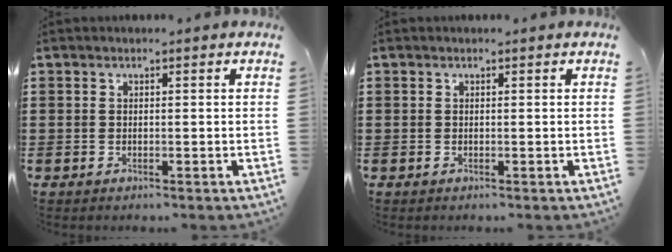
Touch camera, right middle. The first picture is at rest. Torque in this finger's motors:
{"motor_torque": [0.00, 0.00, -0.04, -0.01]}